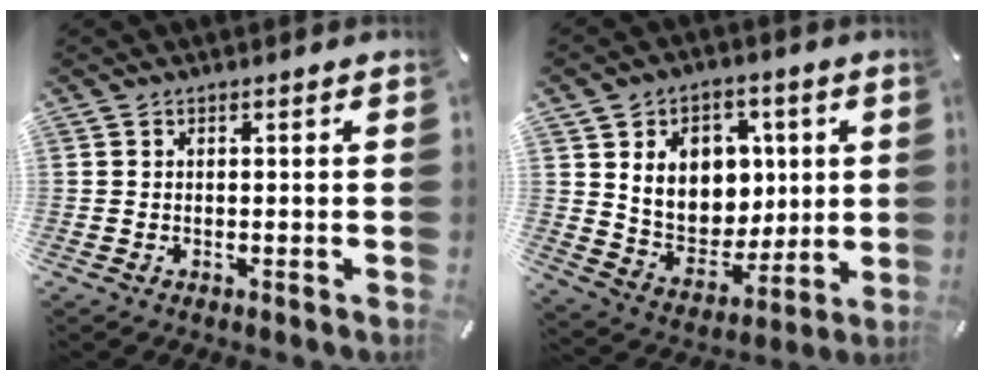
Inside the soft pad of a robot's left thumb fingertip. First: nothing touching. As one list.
[{"total": 13.3, "force": [4.0, 11.2, 6.0], "torque": [-0.103, -0.019, 0.083]}]